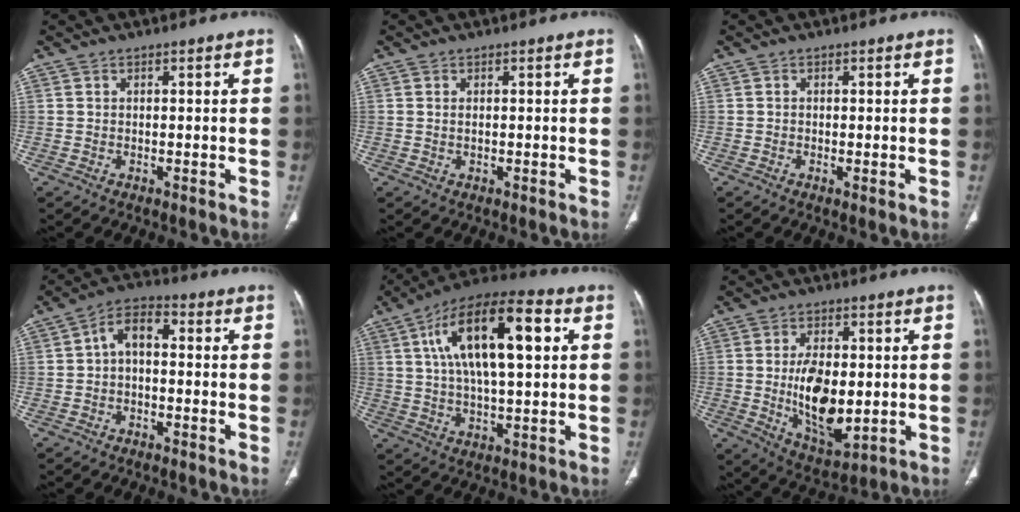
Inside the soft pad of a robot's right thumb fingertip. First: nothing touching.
{"total": 0.6, "force": [0.2, 0.3, 0.5], "torque": [-0.014, 0.000, 0.005]}
{"total": 0.7, "force": [-0.1, 0.2, 0.7], "torque": [-0.015, -0.004, -0.002]}
{"total": 6.4, "force": [0.0, 3.7, 5.1], "torque": [-0.080, 0.028, -0.014]}
{"total": 19.6, "force": [5.2, 7.5, 17.4], "torque": [-0.289, 0.016, 0.080]}
{"total": 13.6, "force": [-0.8, 7.0, 11.7], "torque": [-0.184, -0.015, 0.000]}